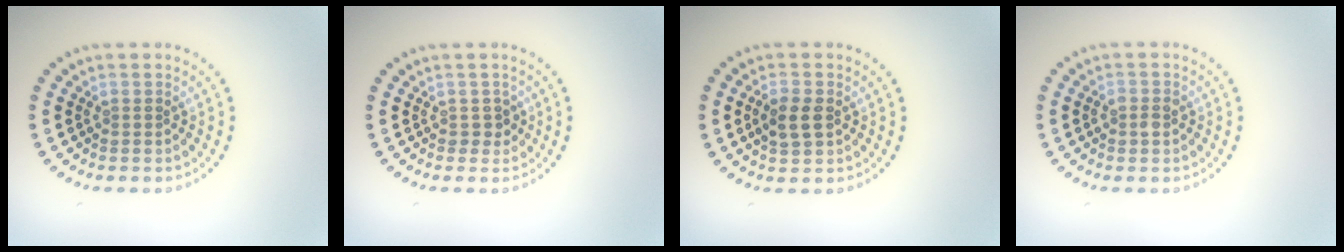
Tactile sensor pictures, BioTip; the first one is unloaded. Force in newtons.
{"total": 1.1, "press": 1.0, "slide": 0.4}
{"total": 2.5, "press": 2.5, "slide": 0.3}
{"total": 1.3, "press": 1.2, "slide": 0.3}